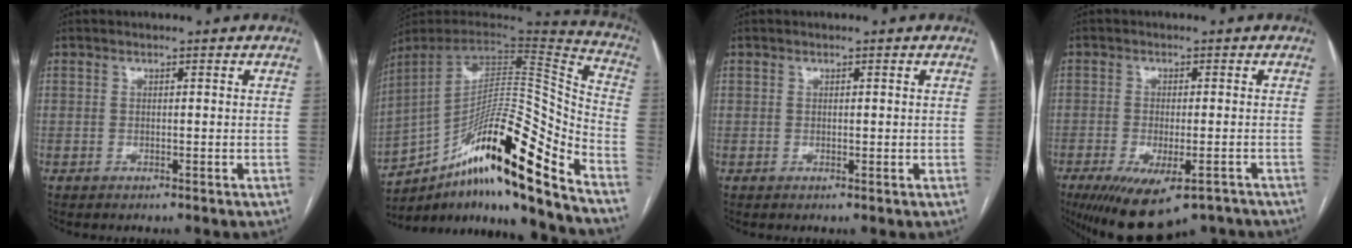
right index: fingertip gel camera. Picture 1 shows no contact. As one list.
[{"total": 24.8, "force": [-16.0, 1.5, 18.9], "torque": [-0.275, 0.013, -0.276]}, {"total": 0.6, "force": [0.2, 0.5, 0.4], "torque": [-0.001, 0.000, 0.005]}, {"total": 13.3, "force": [-9.1, 4.5, 8.6], "torque": [-0.139, -0.018, -0.133]}]